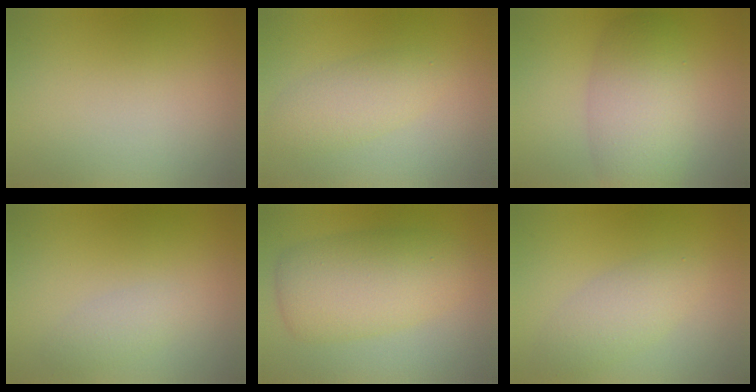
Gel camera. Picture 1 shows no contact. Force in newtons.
{"total": 2.8, "press": 2.8, "slide": 0.1}
{"total": 5.5, "press": 5.5, "slide": 0.1}
{"total": 1.5, "press": 1.5, "slide": 0.1}
{"total": 6.6, "press": 6.6, "slide": 0.0}
{"total": 2.9, "press": 2.9, "slide": 0.1}